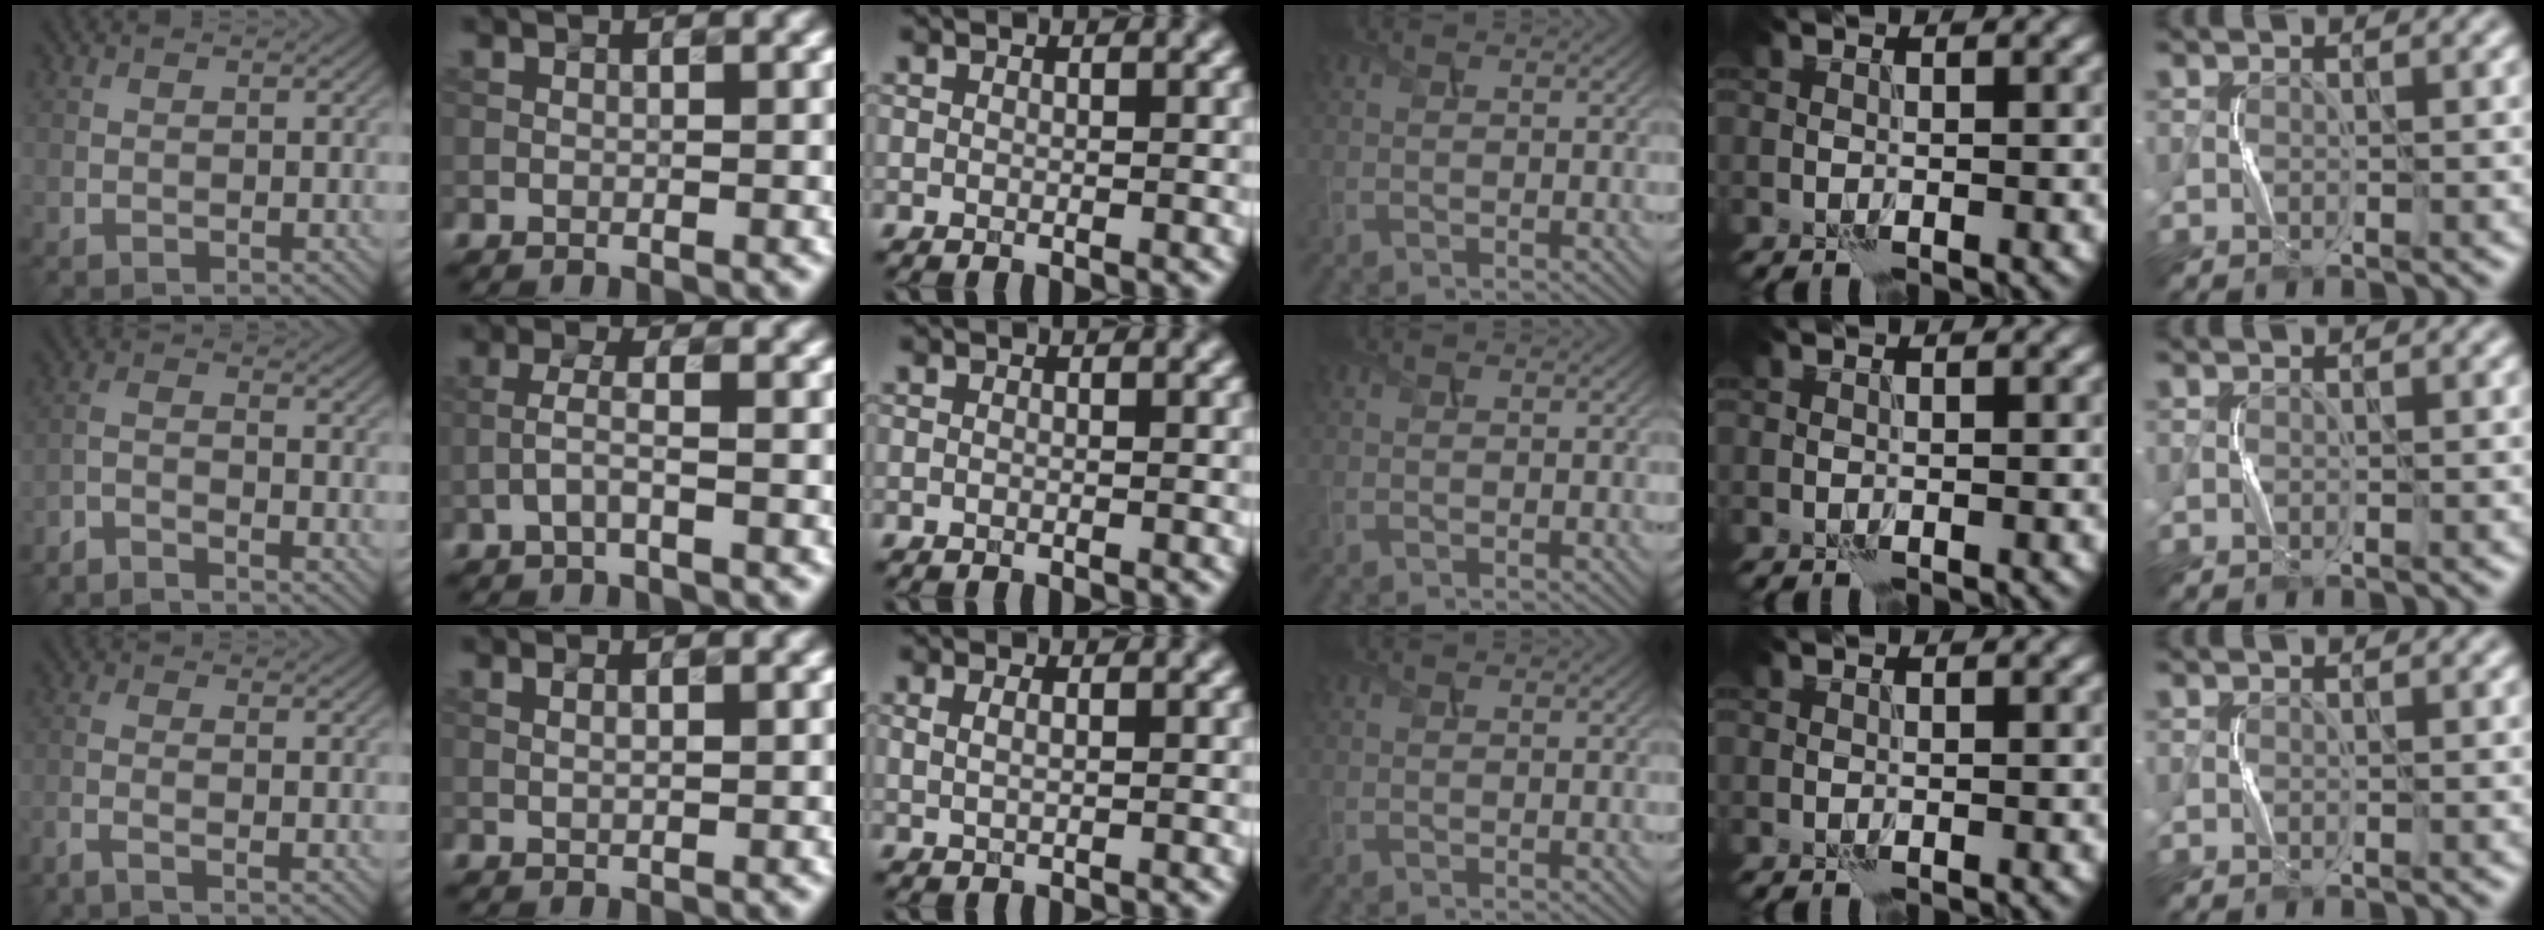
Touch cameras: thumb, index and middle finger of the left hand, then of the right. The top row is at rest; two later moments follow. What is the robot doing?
{"motion": "squeeze", "object": "sponge"}